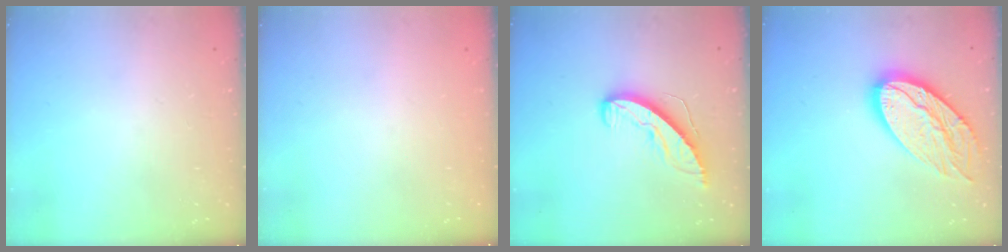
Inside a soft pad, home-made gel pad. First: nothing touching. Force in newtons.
{"total": 0.0}
{"total": 8.3, "press": 8.2, "slide": 0.8}
{"total": 19.4, "press": 19.3, "slide": 1.6}